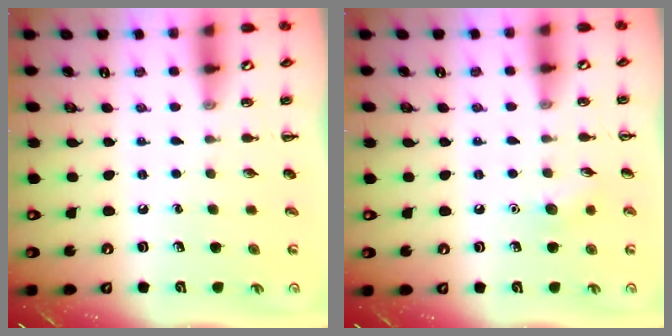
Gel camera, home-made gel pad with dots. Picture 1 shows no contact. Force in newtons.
{"total": 5.6, "press": 5.4, "slide": 1.5}